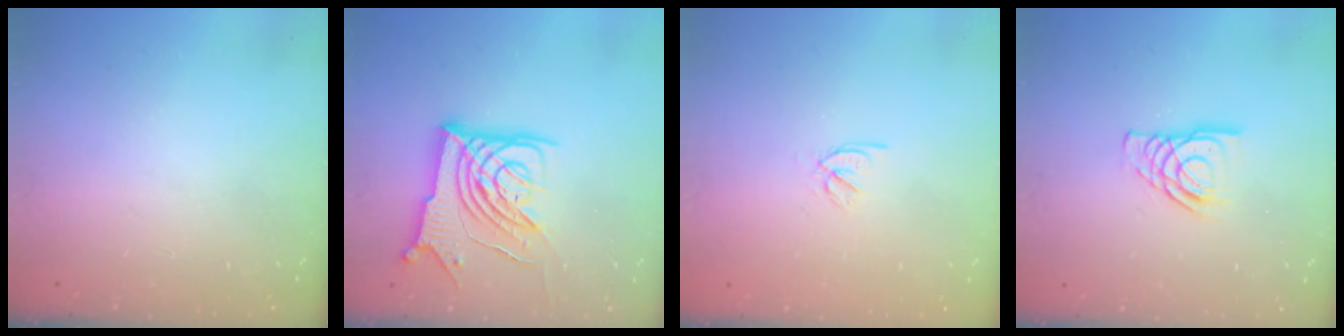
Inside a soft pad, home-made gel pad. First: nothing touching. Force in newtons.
{"total": 14.0, "press": 13.9, "slide": 1.5}
{"total": 2.4, "press": 2.3, "slide": 0.7}
{"total": 7.9, "press": 7.9, "slide": 0.8}